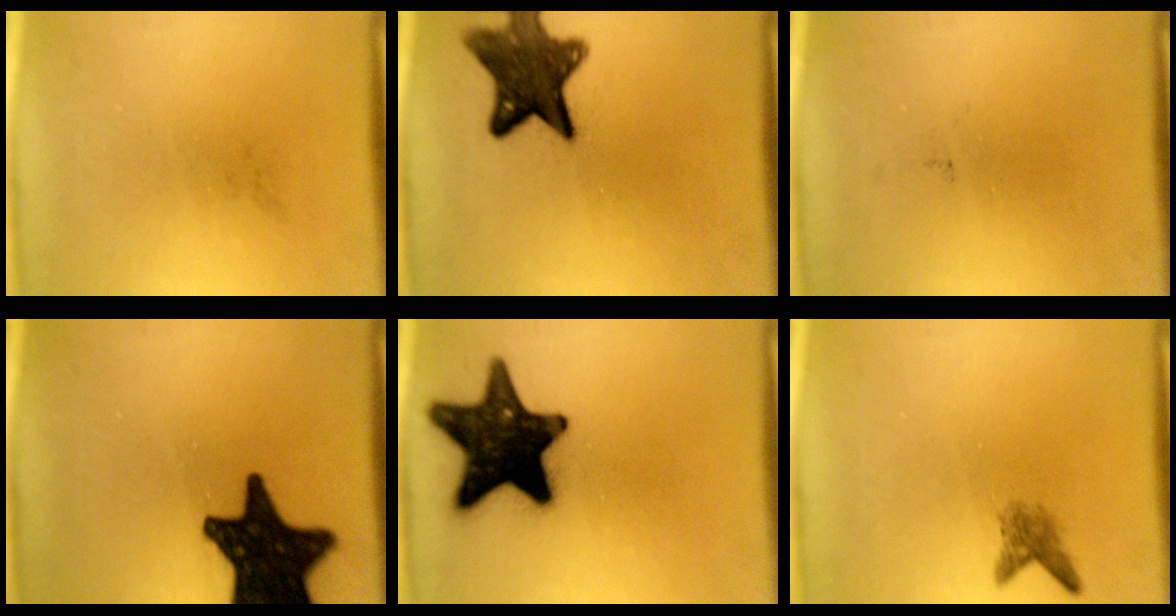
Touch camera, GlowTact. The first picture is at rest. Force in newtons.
{"total": 11.5}
{"total": 0.0}
{"total": 18.9}
{"total": 19.0}
{"total": 2.1}